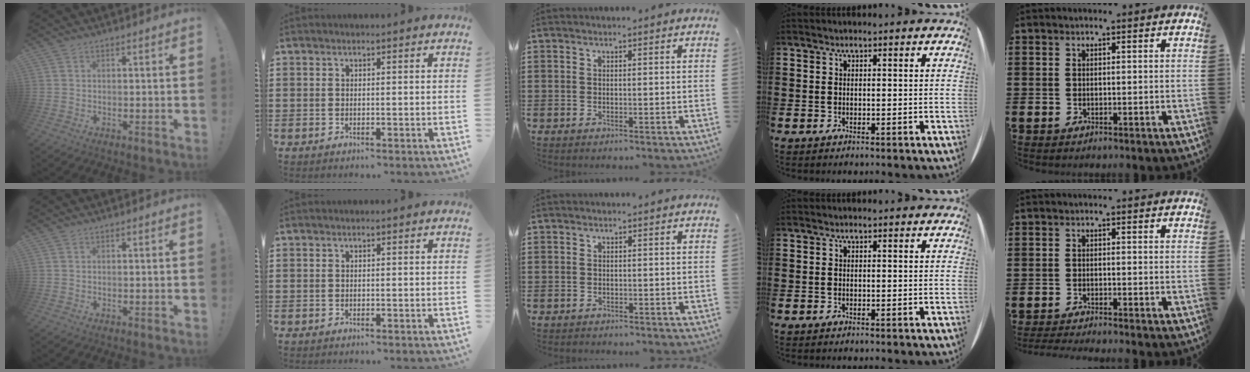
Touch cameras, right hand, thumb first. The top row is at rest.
{"middle": {"total": 0.6, "force": [-0.5, 0.3, -0.1], "torque": [0.001, 0.002, -0.011]}, "little": {"total": 0.8, "force": [-0.8, -0.2, 0.0], "torque": [-0.001, -0.003, -0.015]}}